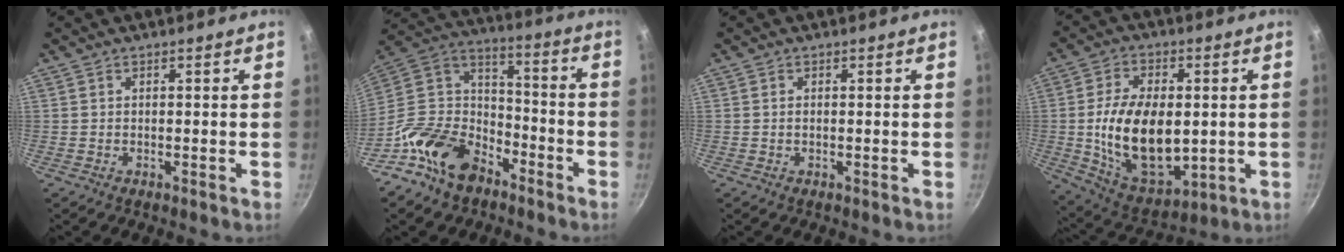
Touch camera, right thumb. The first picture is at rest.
{"total": 18.0, "force": [-10.8, 11.5, 8.6], "torque": [-0.127, 0.089, -0.208]}
{"total": 1.0, "force": [-0.1, 0.7, 0.7], "torque": [-0.012, 0.002, -0.002]}
{"total": 19.3, "force": [-0.4, 11.7, 15.4], "torque": [-0.250, -0.011, 0.009]}